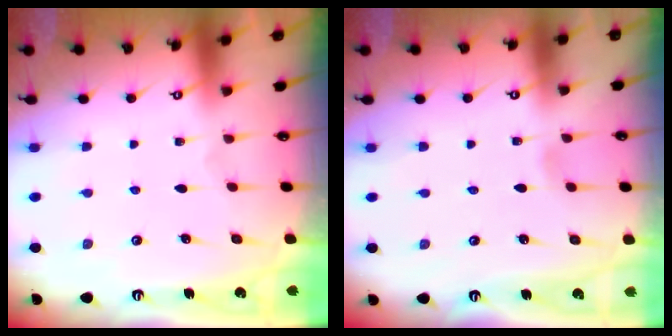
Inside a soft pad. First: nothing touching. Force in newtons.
{"total": 2.1, "press": 2.1, "slide": 0.2}